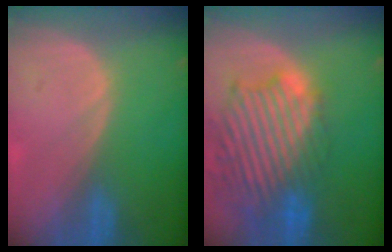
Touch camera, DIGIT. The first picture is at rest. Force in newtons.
{"total": 13.8, "press": 11.8, "slide": 7.2}